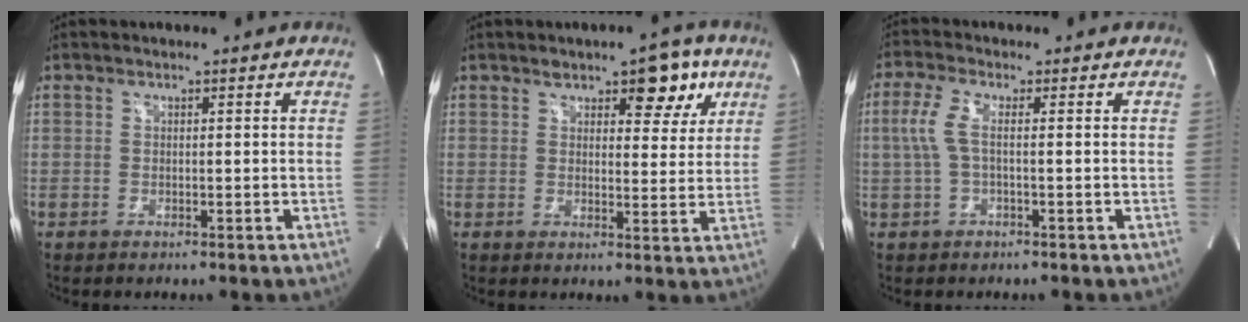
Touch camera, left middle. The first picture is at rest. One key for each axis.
{"total": 6.7, "fx": 4.0, "fy": 2.9, "fz": 4.6, "tx": -0.045, "ty": 0.009, "tz": 0.048}
{"total": 3.6, "fx": 0.1, "fy": 0.9, "fz": 3.5, "tx": -0.093, "ty": 0.011, "tz": 0.002}